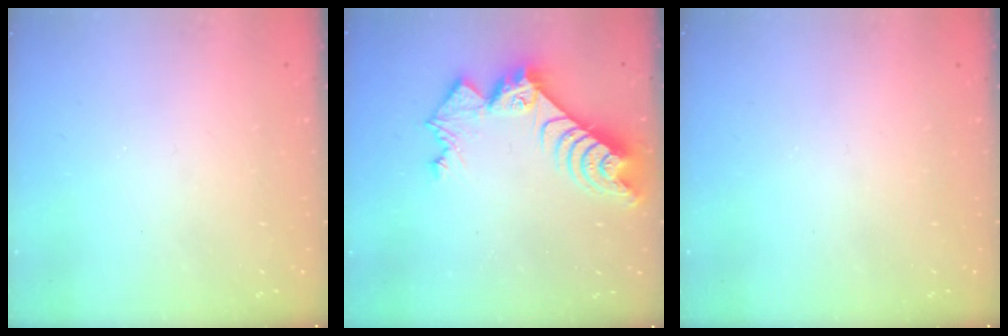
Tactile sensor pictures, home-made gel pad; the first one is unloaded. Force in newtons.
{"total": 10.7, "press": 10.6, "slide": 1.1}
{"total": 0.0}